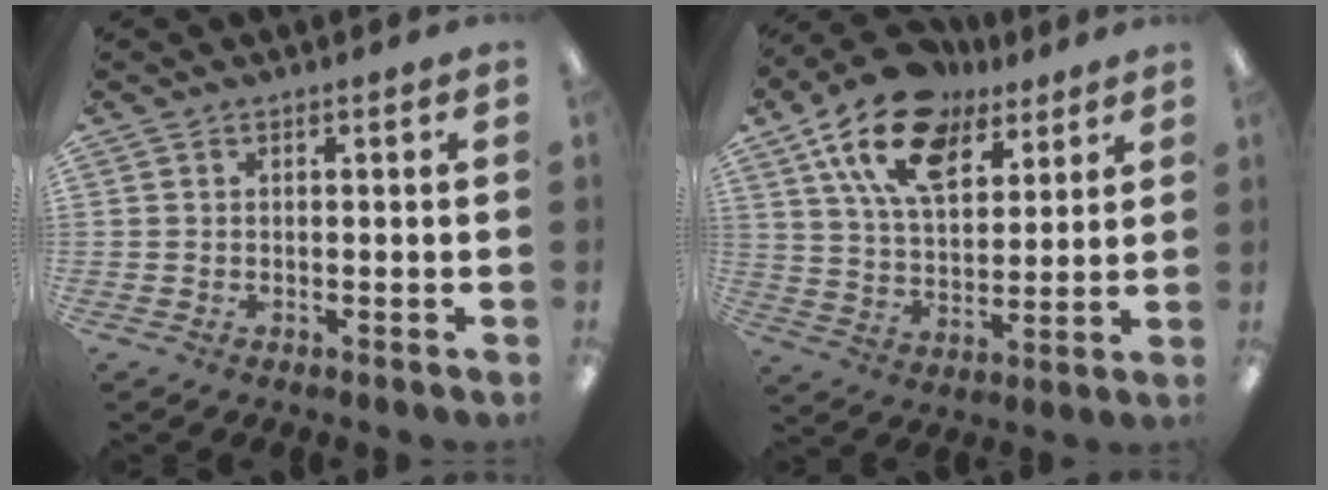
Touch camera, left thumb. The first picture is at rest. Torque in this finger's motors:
{"motor_torque": [0.81, 0.81, 1.38, -1.38, 0.13]}